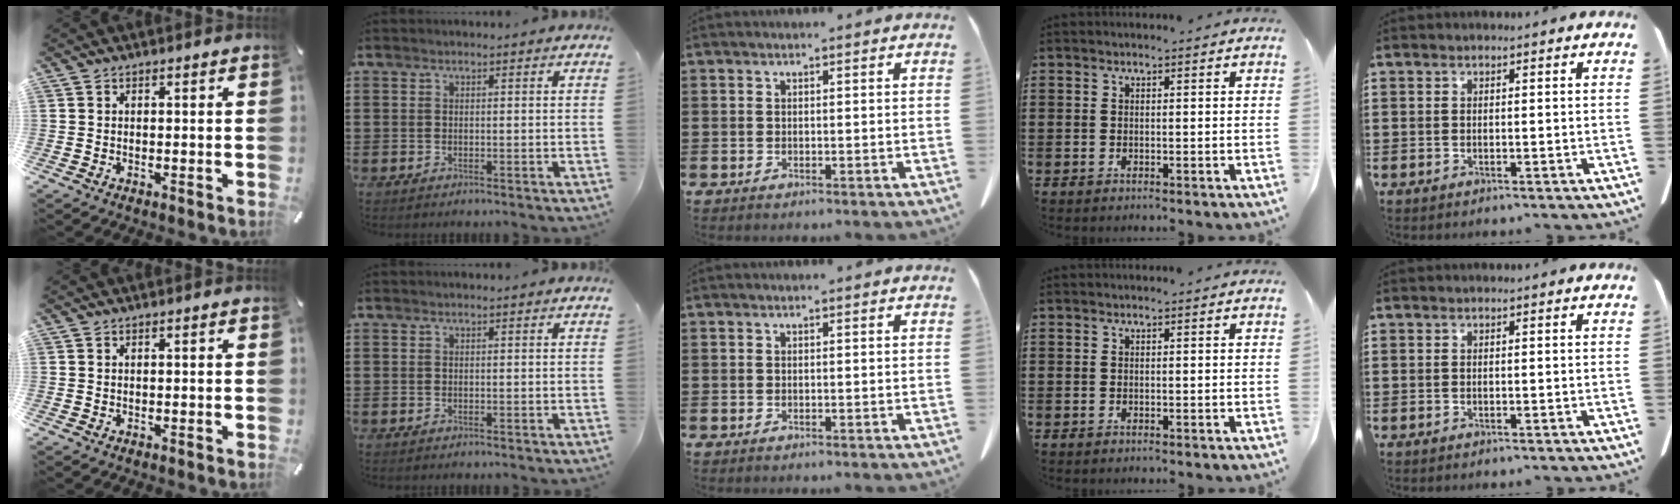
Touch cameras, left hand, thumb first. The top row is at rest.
{}